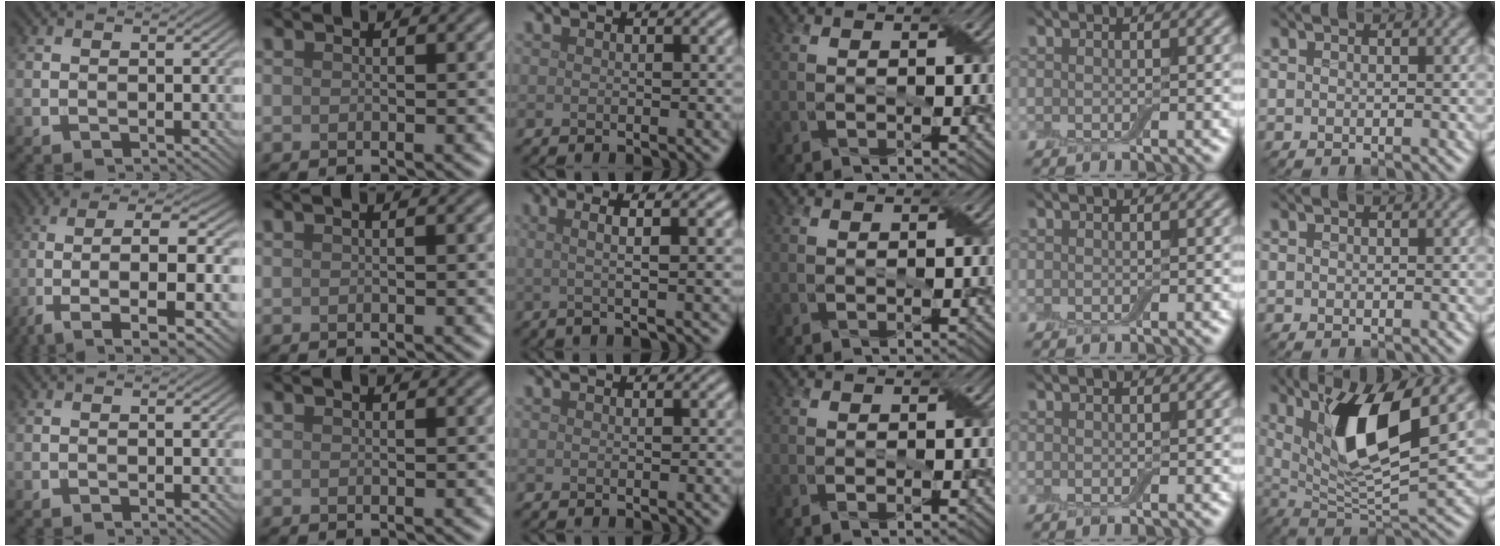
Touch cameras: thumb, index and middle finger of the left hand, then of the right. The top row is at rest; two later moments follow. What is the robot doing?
{"motion": "peel", "object": "bubble wrap"}